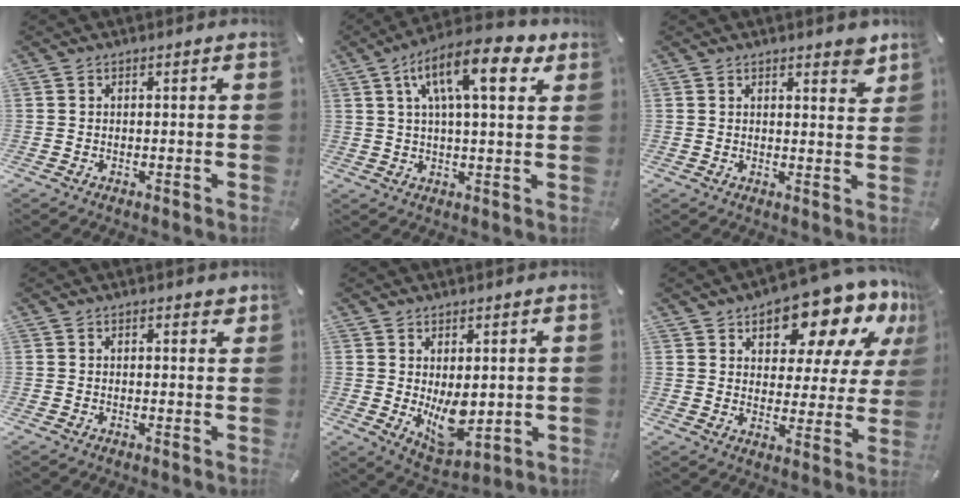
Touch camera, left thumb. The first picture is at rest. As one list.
[{"total": 15.1, "force": [6.5, 5.5, 12.5], "torque": [-0.205, -0.004, 0.104]}, {"total": 4.0, "force": [3.2, 1.5, 1.8], "torque": [-0.018, -0.019, 0.054]}, {"total": 1.4, "force": [1.0, 0.7, 0.8], "torque": [0.000, -0.005, 0.014]}, {"total": 9.2, "force": [0.4, 5.6, 7.3], "torque": [-0.106, -0.020, 0.014]}, {"total": 15.5, "force": [11.9, 6.8, 7.2], "torque": [-0.113, -0.090, 0.202]}]